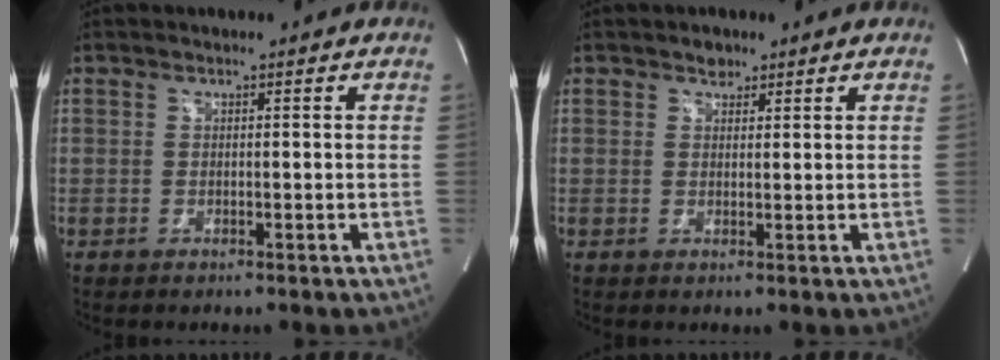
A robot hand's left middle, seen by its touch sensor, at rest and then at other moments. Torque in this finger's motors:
{"motor_torque": [0.02, -0.01, -0.07, 0.00]}